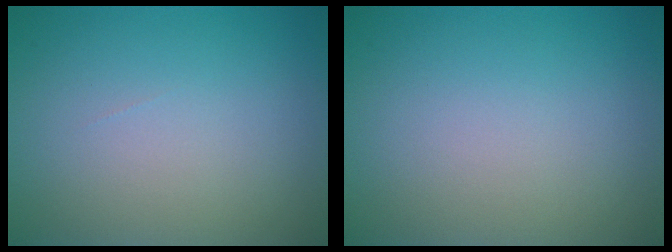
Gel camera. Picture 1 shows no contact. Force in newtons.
{"total": 0.0}